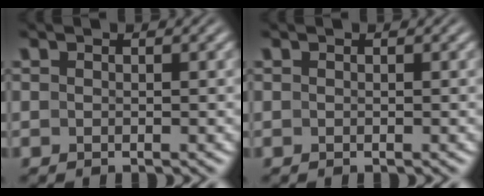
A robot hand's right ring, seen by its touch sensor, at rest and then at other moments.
{"total": 0.0}